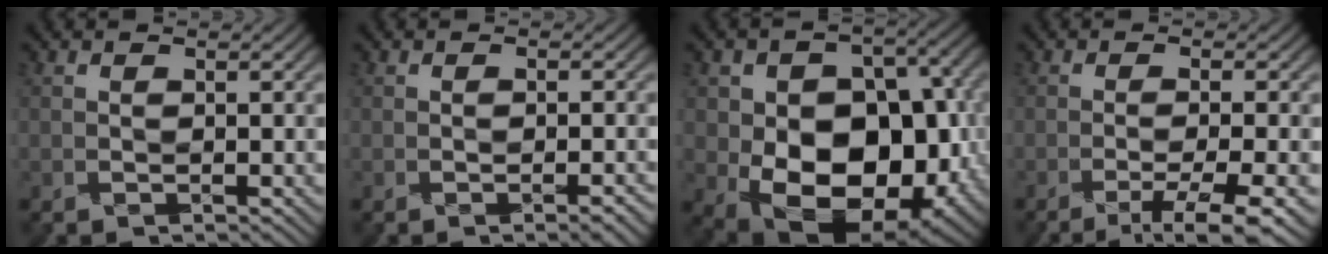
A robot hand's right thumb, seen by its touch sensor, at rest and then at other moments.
{"total": 2.0, "force": [-0.9, 0.5, 1.7], "torque": [-0.025, 0.003, -0.016]}
{"total": 16.3, "force": [-3.9, 11.3, 11.1], "torque": [-0.150, -0.030, -0.050]}
{"total": 5.6, "force": [-3.1, 0.7, 4.7], "torque": [-0.064, 0.003, -0.056]}